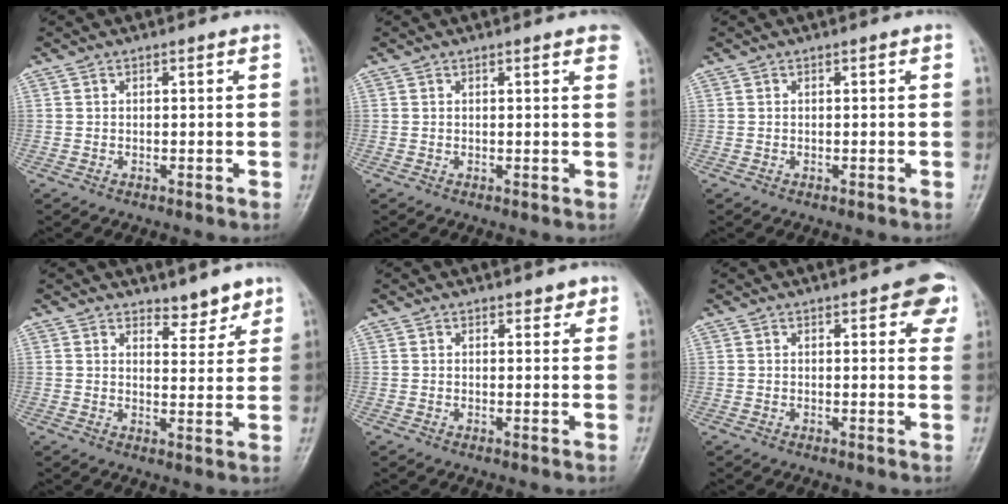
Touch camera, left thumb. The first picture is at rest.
{"total": 2.5, "force": [1.7, 0.4, 1.7], "torque": [-0.014, 0.000, 0.014]}
{"total": 0.0}
{"total": 4.5, "force": [3.8, 2.0, 1.4], "torque": [0.008, -0.030, 0.056]}
{"total": 1.9, "force": [1.4, 1.0, 0.7], "torque": [0.006, -0.007, 0.014]}
{"total": 6.2, "force": [3.1, 2.6, 4.6], "torque": [-0.024, -0.007, 0.028]}